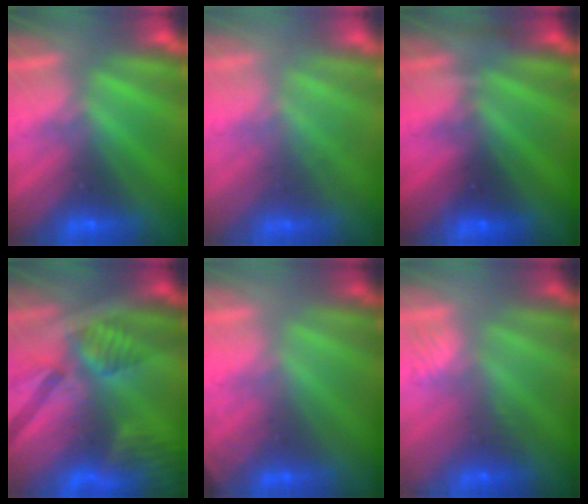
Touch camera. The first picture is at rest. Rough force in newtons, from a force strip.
{"total": 2.2}
{"total": 3.3}
{"total": 6.1}
{"total": 2.0}
{"total": 2.4}